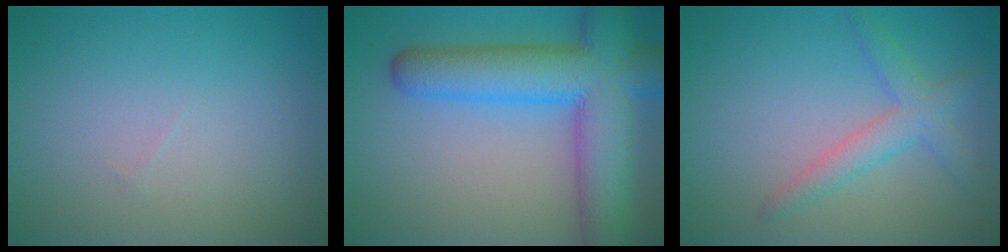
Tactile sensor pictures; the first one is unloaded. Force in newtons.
{"total": 10.7, "press": 10.7, "slide": 0.5}
{"total": 2.9, "press": 2.9, "slide": 0.1}